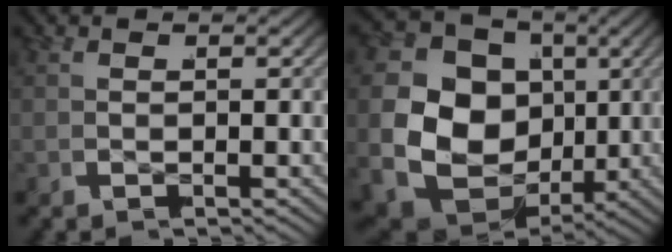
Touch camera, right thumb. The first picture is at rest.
{"total": 19.3, "force": [0.3, 15.2, 11.9], "torque": [-0.268, -0.053, 0.014]}